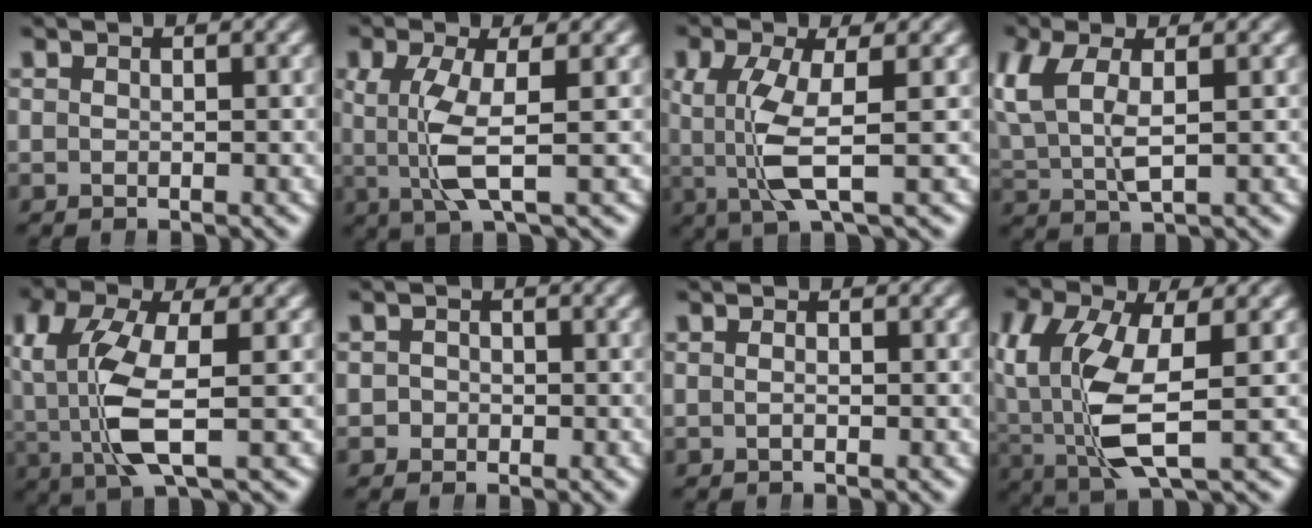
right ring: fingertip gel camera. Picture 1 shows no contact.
{"total": 4.0, "force": [0.0, 0.7, 3.9], "torque": [-0.092, -0.021, 0.012]}
{"total": 4.4, "force": [0.0, 1.0, 4.2], "torque": [-0.102, -0.022, 0.013]}
{"total": 4.9, "force": [1.1, 2.8, 3.8], "torque": [-0.102, -0.017, 0.030]}
{"total": 6.7, "force": [0.3, 3.3, 5.9], "torque": [-0.145, -0.024, 0.018]}
{"total": 1.4, "force": [-0.8, 1.2, -0.2], "torque": [0.003, -0.011, -0.014]}
{"total": 0.7, "force": [-0.5, -0.1, 0.5], "torque": [-0.010, -0.005, -0.008]}
{"total": 7.7, "force": [-0.4, 4.0, 6.5], "torque": [-0.152, -0.036, 0.014]}